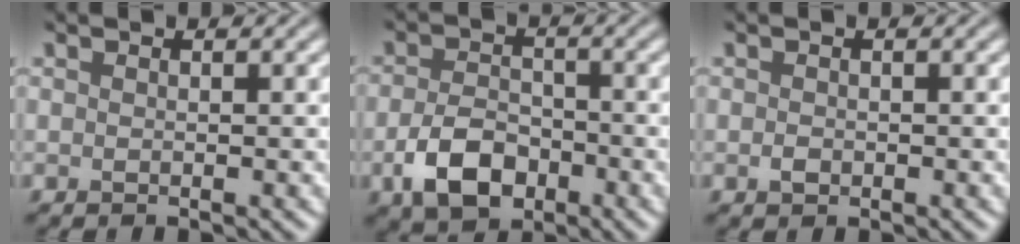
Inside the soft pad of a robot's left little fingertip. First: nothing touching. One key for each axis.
{"total": 5.2, "fx": -2.4, "fy": 3.3, "fz": 3.2, "tx": -0.063, "ty": -0.005, "tz": -0.048}
{"total": 1.0, "fx": -0.4, "fy": 0.8, "fz": 0.5, "tx": -0.011, "ty": -0.003, "tz": -0.010}